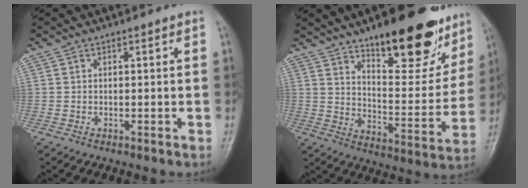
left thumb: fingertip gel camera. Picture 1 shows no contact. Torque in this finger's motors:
{"motor_torque": [1.57, 1.20, 1.47, -1.30, 0.20]}